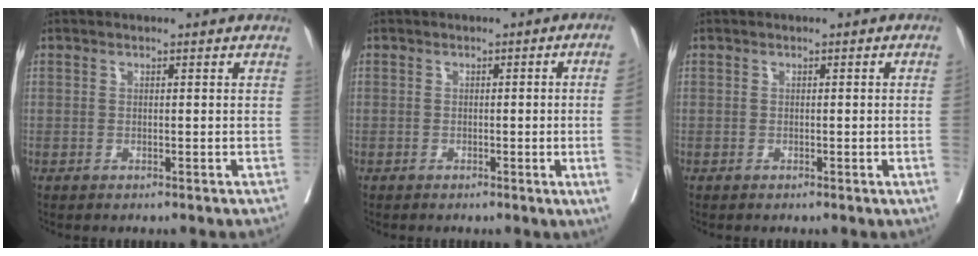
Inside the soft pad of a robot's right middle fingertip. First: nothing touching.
{"total": 8.5, "force": [-1.2, -2.7, 8.0], "torque": [-0.087, -0.019, -0.013]}
{"total": 2.8, "force": [-0.3, -0.8, 2.7], "torque": [-0.043, -0.002, 0.001]}